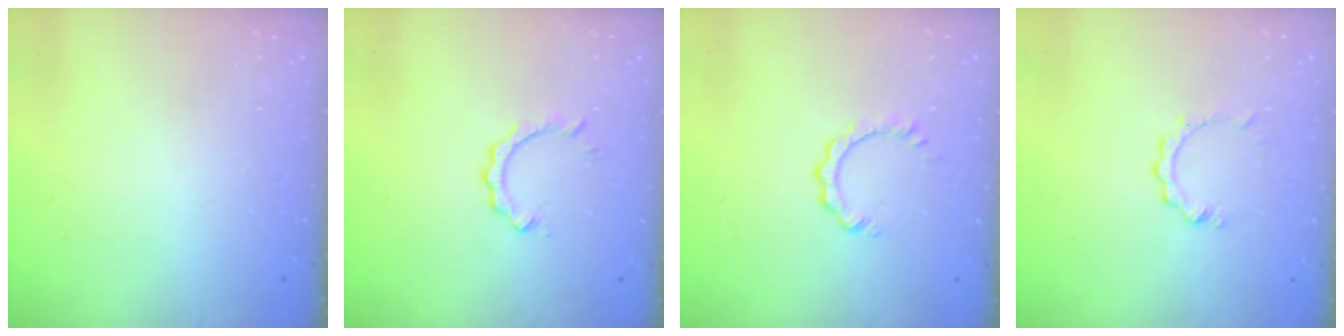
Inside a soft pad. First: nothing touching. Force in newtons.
{"total": 2.9, "press": 2.8, "slide": 0.3}
{"total": 2.9, "press": 2.8, "slide": 0.3}
{"total": 2.0, "press": 2.0, "slide": 0.2}